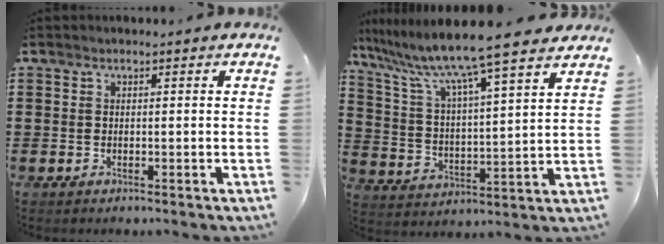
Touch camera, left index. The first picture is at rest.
{"total": 9.6, "force": [8.3, -0.7, 4.8], "torque": [-0.126, -0.052, 0.134]}